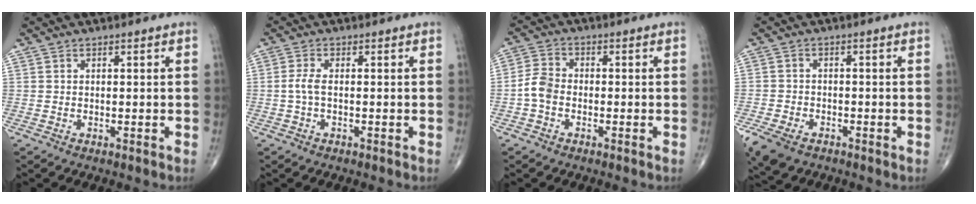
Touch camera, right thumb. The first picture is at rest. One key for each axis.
{"total": 2.4, "fx": -0.3, "fy": 0.9, "fz": 2.2, "tx": -0.056, "ty": -0.001, "tz": -0.008}
{"total": 4.3, "fx": -1.3, "fy": 3.0, "fz": 2.7, "tx": -0.056, "ty": 0.014, "tz": -0.035}
{"total": 8.1, "fx": -4.6, "fy": 5.2, "fz": 4.3, "tx": -0.097, "ty": 0.006, "tz": -0.075}